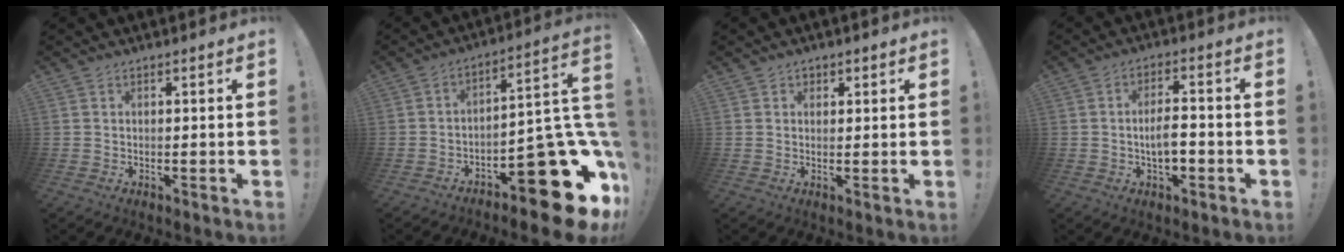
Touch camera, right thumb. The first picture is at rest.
{"total": 20.7, "force": [-11.0, 7.4, 15.9], "torque": [-0.166, 0.053, -0.171]}
{"total": 1.7, "force": [0.8, 1.5, 0.2], "torque": [0.005, -0.002, 0.013]}
{"total": 7.0, "force": [-1.5, 3.0, 6.1], "torque": [-0.116, 0.007, -0.028]}